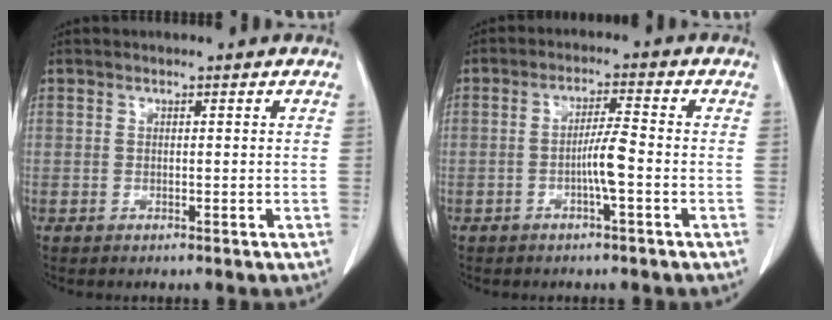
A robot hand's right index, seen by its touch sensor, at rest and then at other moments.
{"total": 4.1, "force": [-1.2, -0.1, 3.9], "torque": [-0.072, 0.005, -0.020]}